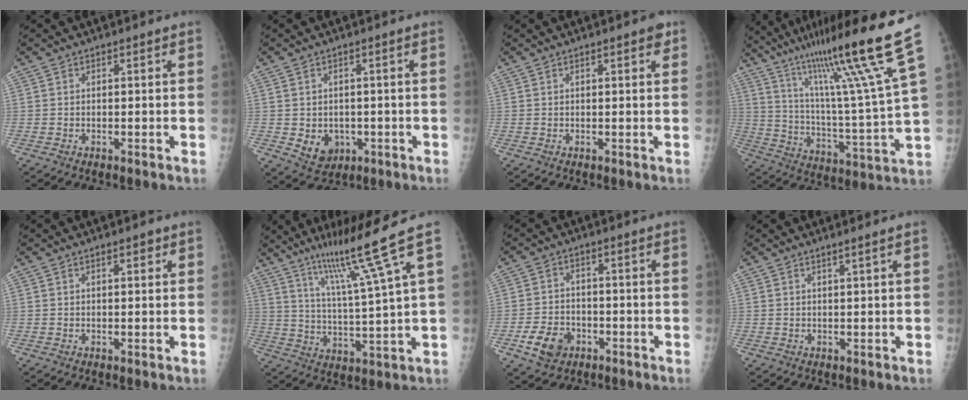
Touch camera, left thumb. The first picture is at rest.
{"total": 5.7, "force": [-1.0, 4.8, 2.9], "torque": [-0.021, 0.000, -0.001]}
{"total": 2.0, "force": [1.1, 0.8, 1.5], "torque": [-0.011, 0.000, 0.011]}
{"total": 24.4, "force": [15.9, -0.1, 18.5], "torque": [-0.281, -0.080, 0.258]}
{"total": 1.5, "force": [0.8, 0.8, 1.1], "torque": [-0.008, -0.001, 0.009]}
{"total": 11.9, "force": [7.8, -2.1, 8.7], "torque": [-0.143, -0.051, 0.139]}
{"total": 7.4, "force": [-3.3, 5.6, 3.5], "torque": [-0.049, 0.014, -0.055]}
{"total": 1.3, "force": [0.8, -0.5, 0.9], "torque": [-0.028, -0.010, 0.020]}